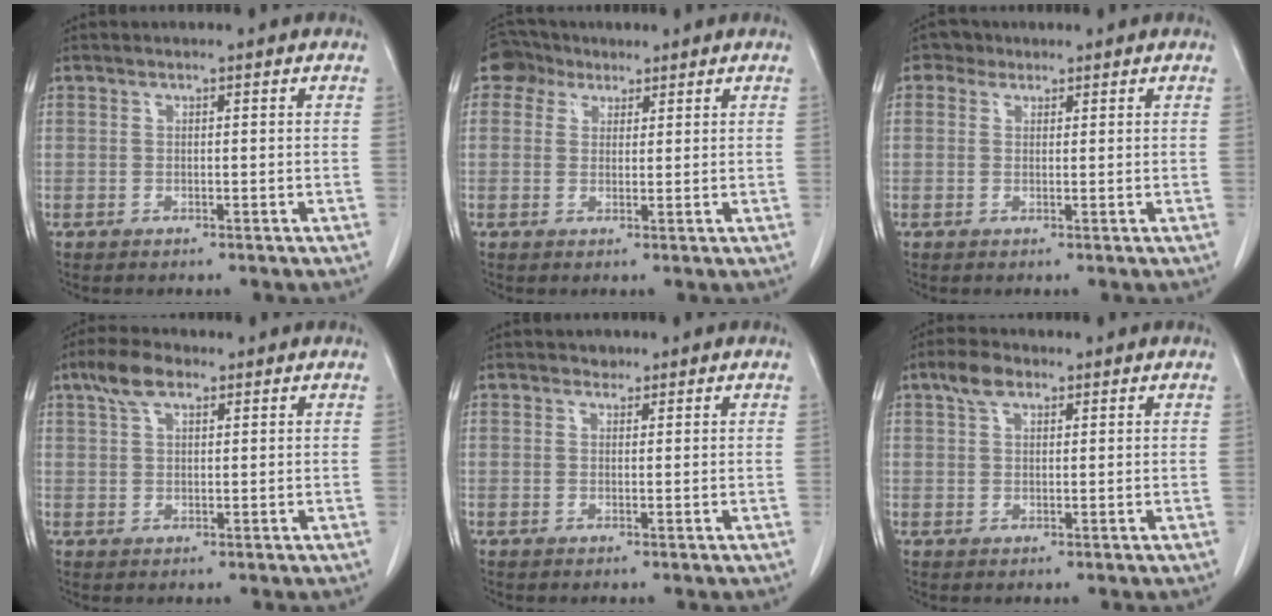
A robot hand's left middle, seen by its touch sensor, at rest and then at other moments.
{"total": 3.9, "force": [2.5, 3.0, 0.3], "torque": [-0.009, 0.018, 0.043]}
{"total": 2.0, "force": [1.1, 1.6, 0.3], "torque": [-0.005, 0.006, 0.014]}
{"total": 4.7, "force": [2.9, 2.0, 3.2], "torque": [-0.070, 0.016, 0.057]}
{"total": 0.9, "force": [0.7, 0.6, 0.0], "torque": [0.002, -0.002, 0.007]}
{"total": 3.4, "force": [2.1, 1.7, 2.1], "torque": [-0.046, 0.012, 0.040]}